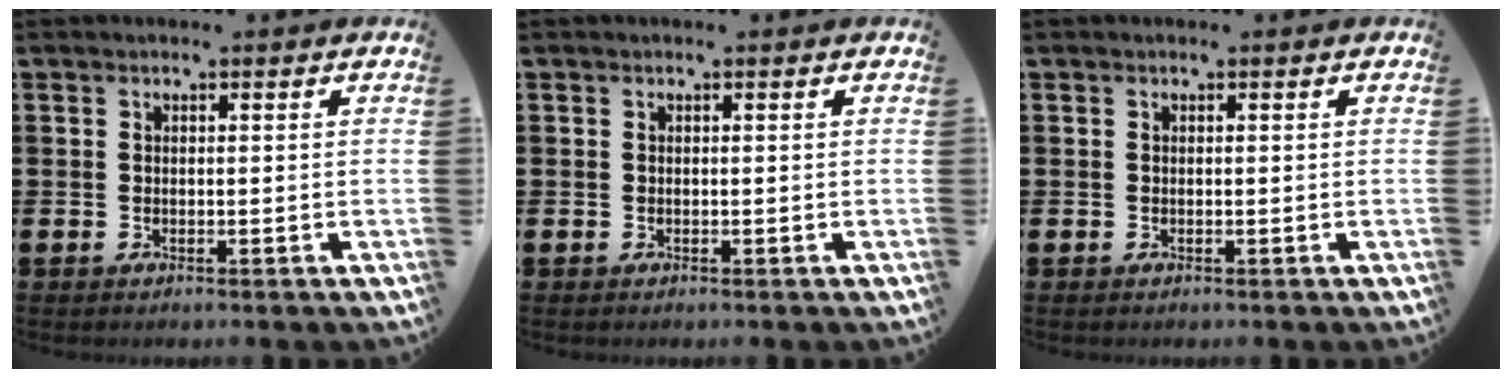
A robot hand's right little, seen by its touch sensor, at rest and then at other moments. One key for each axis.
{"total": 0.0}
{"total": 0.0}